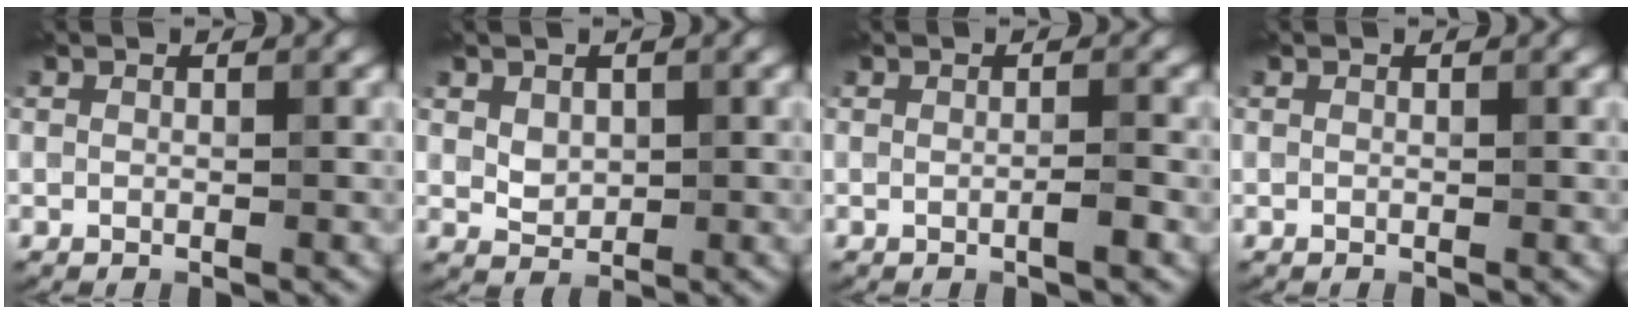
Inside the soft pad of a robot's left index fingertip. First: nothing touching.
{"total": 1.6, "force": [0.6, 1.1, 0.9], "torque": [-0.015, -0.001, 0.016]}
{"total": 1.0, "force": [-0.3, -0.2, 0.9], "torque": [-0.012, 0.003, -0.005]}
{"total": 0.0}